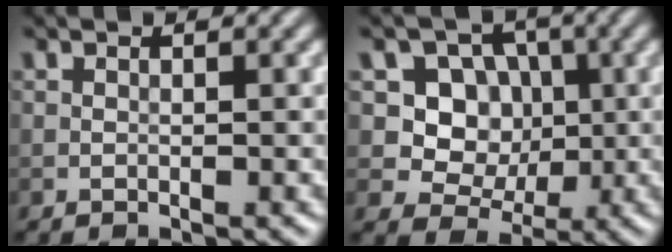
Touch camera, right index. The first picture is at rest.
{"total": 6.7, "force": [1.1, 6.0, 2.9], "torque": [-0.042, 0.006, 0.017]}